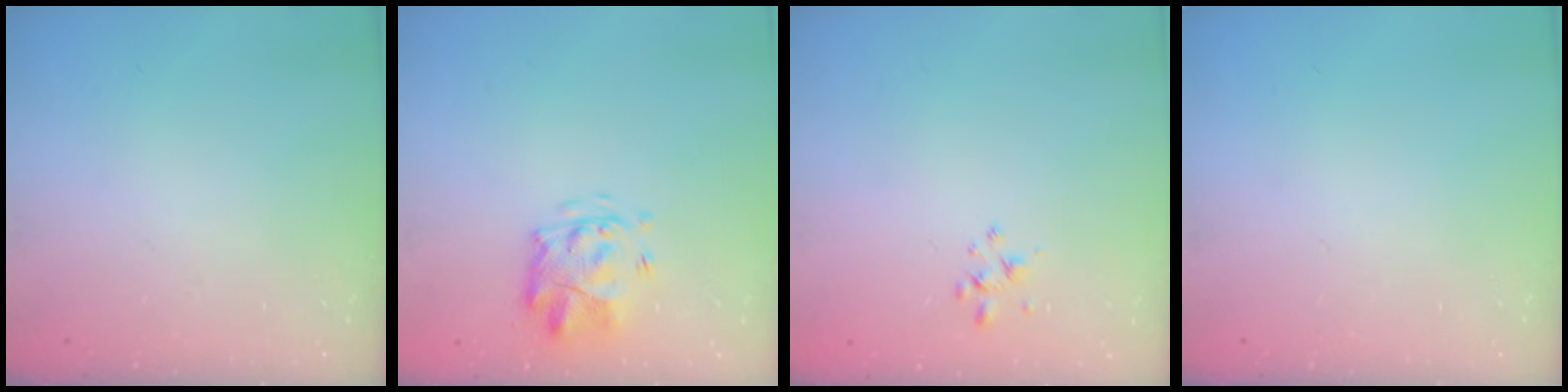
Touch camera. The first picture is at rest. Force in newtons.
{"total": 4.5, "press": 4.2, "slide": 1.8}
{"total": 2.6, "press": 2.5, "slide": 0.8}
{"total": 0.0}